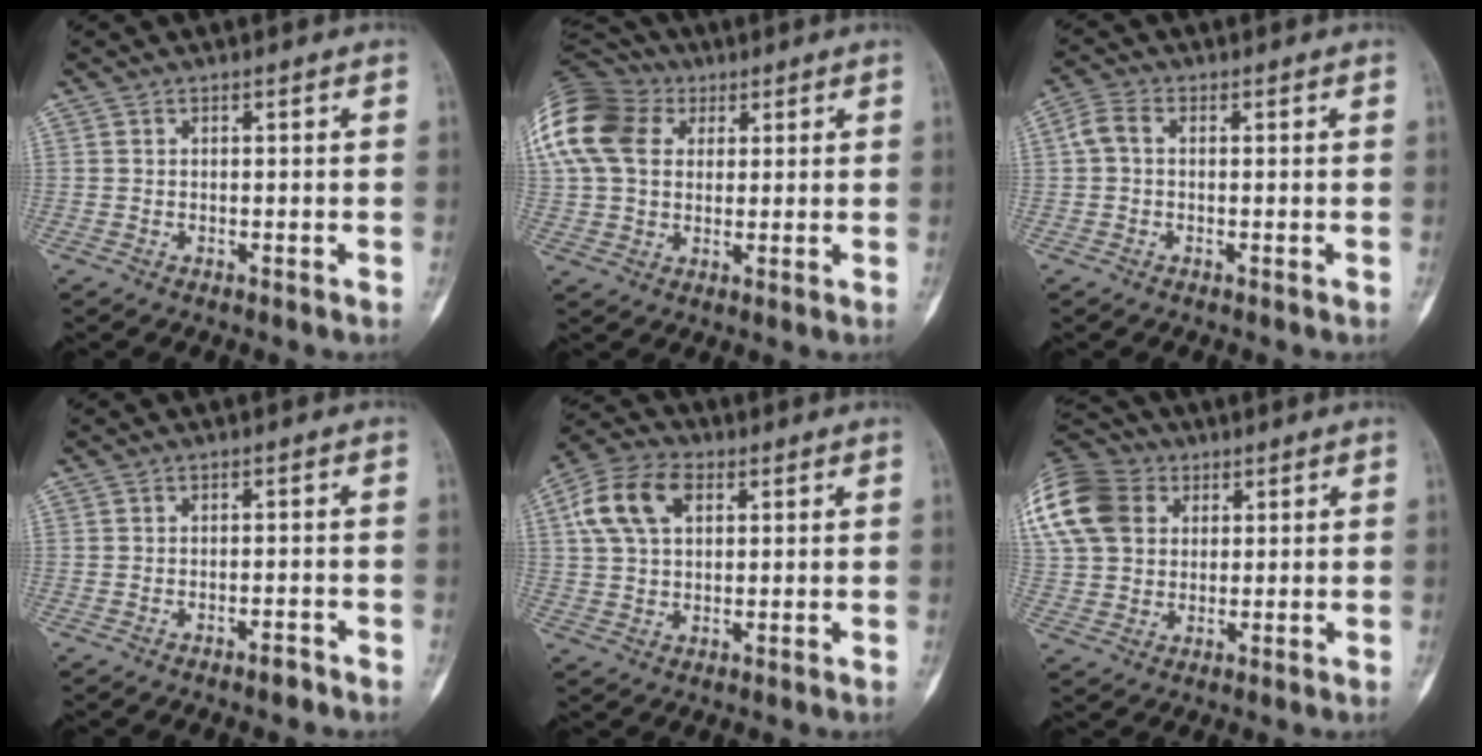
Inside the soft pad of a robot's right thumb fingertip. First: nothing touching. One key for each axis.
{"total": 20.6, "fx": 6.6, "fy": 15.0, "fz": 12.4, "tx": -0.283, "ty": 0.047, "tz": 0.121}
{"total": 3.4, "fx": 0.2, "fy": 2.2, "fz": 2.6, "tx": -0.059, "ty": 0.010, "tz": -0.002}
{"total": 1.7, "fx": -1.4, "fy": 0.3, "fz": 1.0, "tx": -0.013, "ty": 0.008, "tz": -0.022}
{"total": 11.2, "fx": 3.7, "fy": 7.1, "fz": 7.8, "tx": -0.146, "ty": 0.017, "tz": 0.063}
{"total": 23.6, "fx": 8.1, "fy": 18.0, "fz": 12.9, "tx": -0.319, "ty": 0.058, "tz": 0.157}